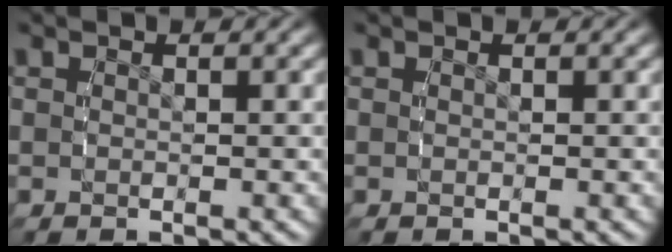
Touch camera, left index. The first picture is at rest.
{"total": 0.0}